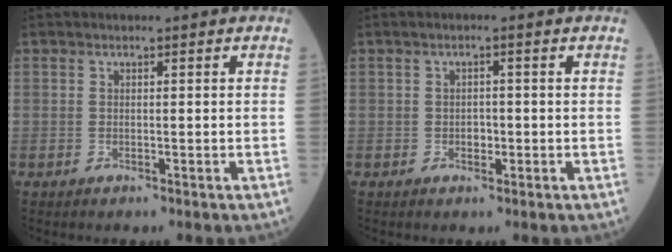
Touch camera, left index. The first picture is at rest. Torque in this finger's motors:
{"motor_torque": [0.04, 0.01, 0.00, 0.00]}